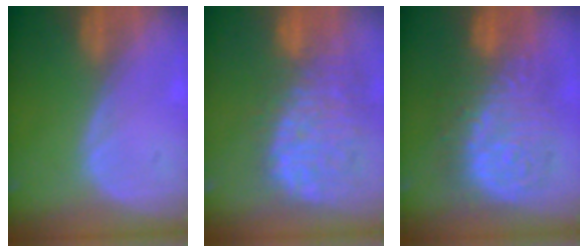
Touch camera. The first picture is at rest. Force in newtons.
{"total": 13.8, "press": 11.6, "slide": 7.5}
{"total": 13.4, "press": 13.4, "slide": 1.3}